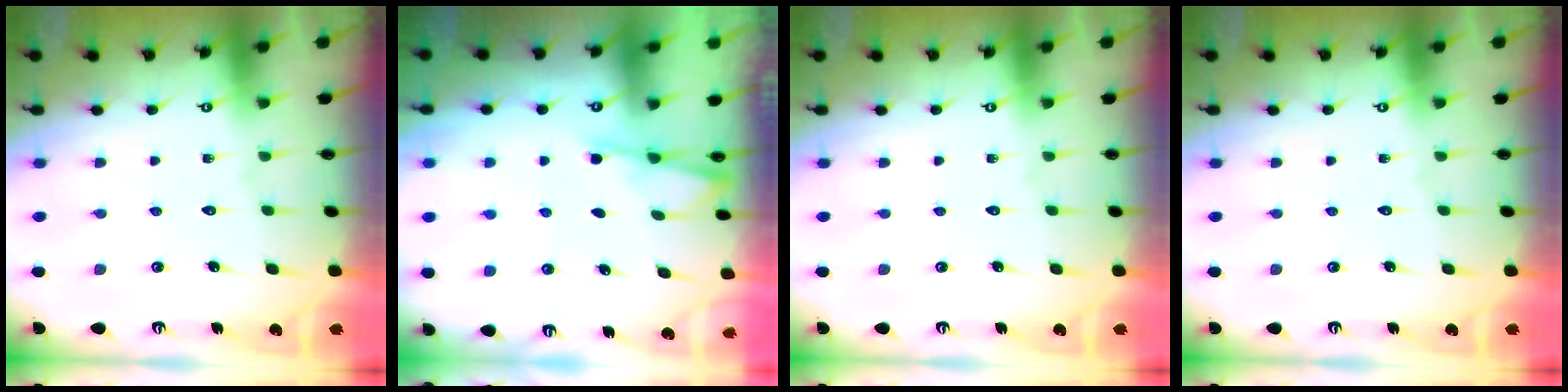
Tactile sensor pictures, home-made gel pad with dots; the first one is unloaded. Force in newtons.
{"total": 1.9, "press": 1.8, "slide": 0.4}
{"total": 0.0}
{"total": 0.0}